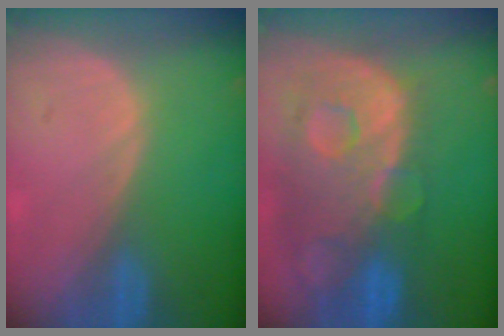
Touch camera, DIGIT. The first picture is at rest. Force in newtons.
{"total": 13.4, "press": 11.0, "slide": 7.6}